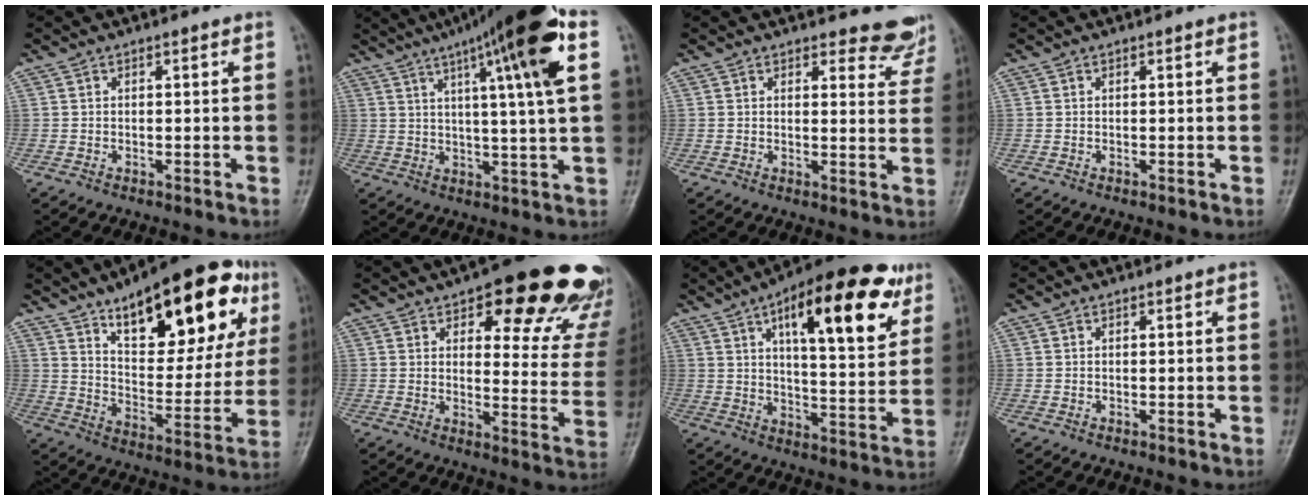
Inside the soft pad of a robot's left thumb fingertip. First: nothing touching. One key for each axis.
{"total": 18.8, "fx": 8.3, "fy": 1.6, "fz": 16.8, "tx": -0.253, "ty": 0.000, "tz": 0.119}
{"total": 5.9, "fx": 5.6, "fy": 1.9, "fz": 0.4, "tx": 0.026, "ty": -0.046, "tz": 0.048}
{"total": 0.0}
{"total": 26.1, "fx": 13.4, "fy": 10.8, "fz": 19.7, "tx": -0.233, "ty": -0.028, "tz": 0.202}
{"total": 23.4, "fx": 15.6, "fy": 9.0, "fz": 15.0, "tx": -0.126, "ty": -0.072, "tz": 0.182}
{"total": 22.2, "fx": 10.4, "fy": 8.1, "fz": 17.9, "tx": -0.228, "ty": -0.023, "tz": 0.151}
{"total": 0.0}